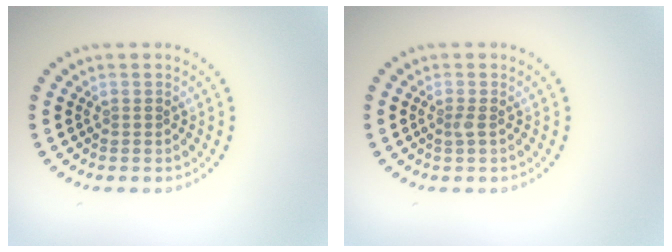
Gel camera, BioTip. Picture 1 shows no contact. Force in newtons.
{"total": 0.6, "press": 0.5, "slide": 0.3}